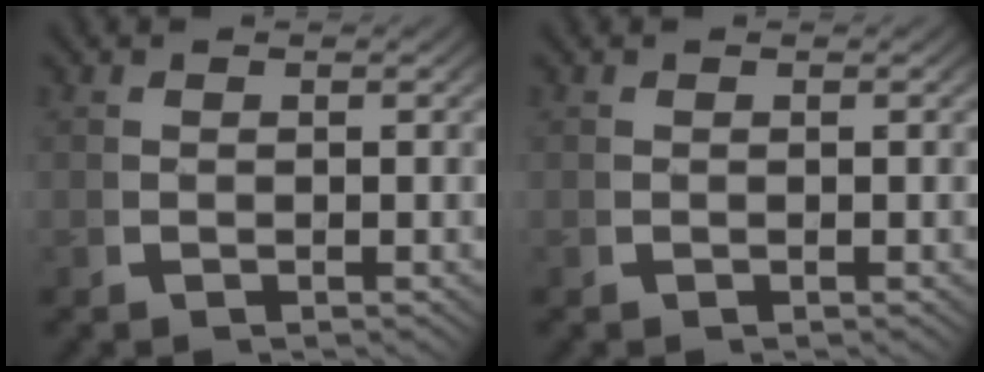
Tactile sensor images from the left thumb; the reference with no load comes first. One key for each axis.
{"total": 0.0}